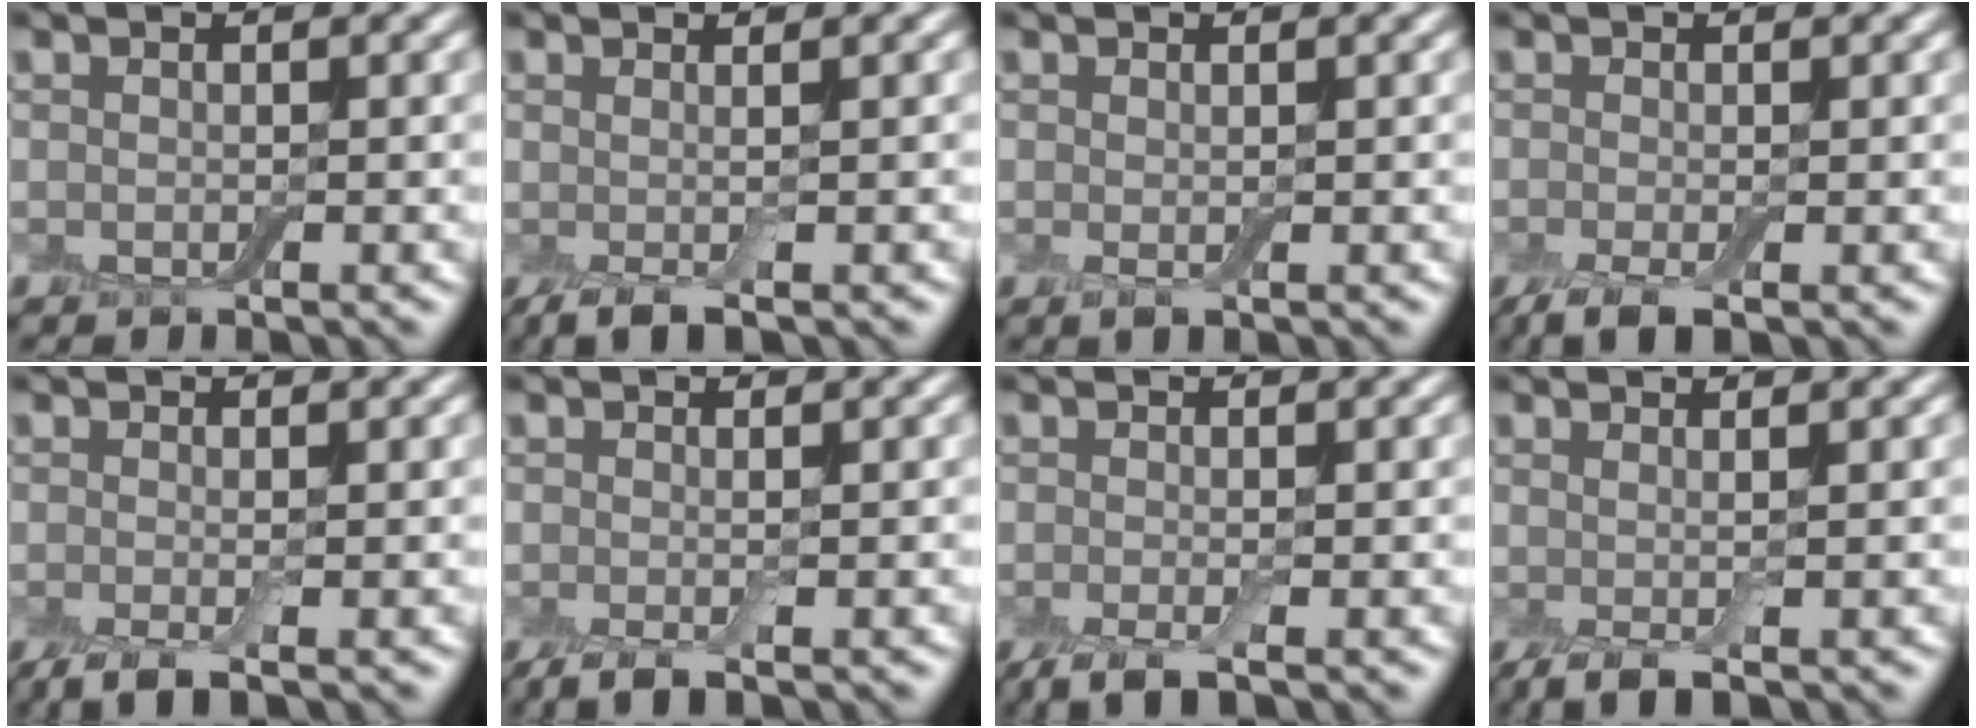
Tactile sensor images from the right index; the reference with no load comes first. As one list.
[{"total": 2.6, "force": [-0.5, 0.6, 2.5], "torque": [-0.037, -0.002, -0.014]}, {"total": 0.7, "force": [0.1, 0.1, 0.6], "torque": [-0.011, -0.003, 0.001]}, {"total": 2.6, "force": [-1.4, 0.7, 2.1], "torque": [-0.043, -0.007, -0.031]}, {"total": 2.7, "force": [-1.3, 0.6, 2.3], "torque": [-0.046, -0.007, -0.030]}, {"total": 2.3, "force": [-1.0, 0.5, 2.0], "torque": [-0.039, -0.005, -0.022]}, {"total": 2.8, "force": [-1.7, 0.6, 2.2], "torque": [-0.044, -0.007, -0.037]}, {"total": 2.7, "force": [-0.3, 0.7, 2.6], "torque": [-0.038, 0.001, -0.010]}]